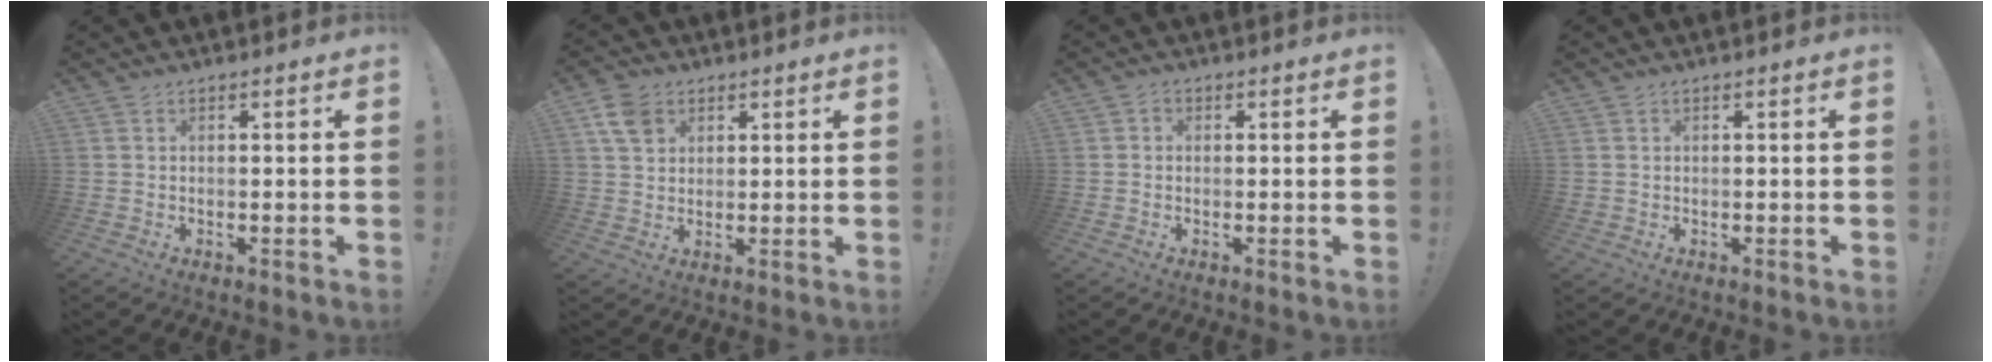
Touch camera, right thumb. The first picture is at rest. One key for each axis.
{"total": 7.1, "fx": 3.4, "fy": 5.1, "fz": 3.4, "tx": -0.058, "ty": -0.003, "tz": 0.069}
{"total": 1.1, "fx": -0.4, "fy": 0.8, "fz": 0.6, "tx": -0.019, "ty": 0.008, "tz": -0.006}
{"total": 0.6, "fx": -0.1, "fy": 0.5, "fz": 0.1, "tx": -0.010, "ty": 0.005, "tz": 0.000}